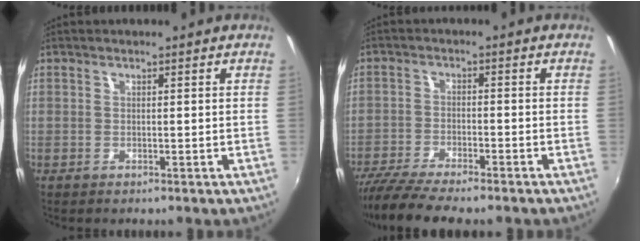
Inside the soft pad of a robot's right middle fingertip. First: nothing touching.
{"total": 8.9, "force": [-7.8, 1.0, 4.3], "torque": [-0.110, -0.029, -0.140]}